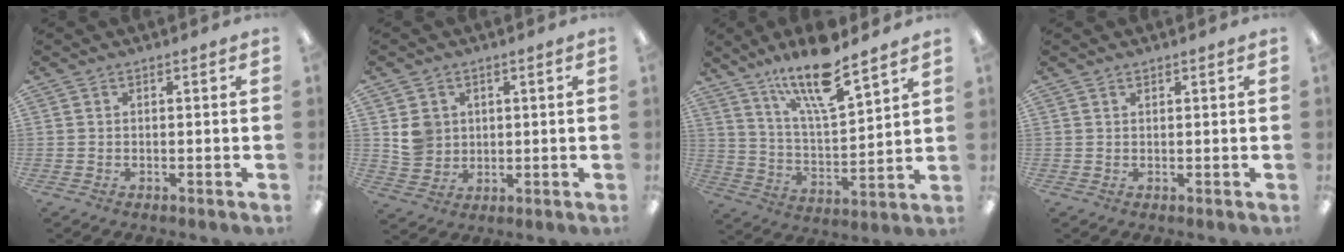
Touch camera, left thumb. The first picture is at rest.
{"total": 5.8, "force": [1.8, 5.4, 1.2], "torque": [-0.016, 0.001, 0.034]}
{"total": 15.8, "force": [12.1, 3.6, 9.5], "torque": [-0.174, -0.061, 0.200]}
{"total": 0.6, "force": [0.6, 0.2, 0.1], "torque": [-0.002, 0.001, 0.010]}